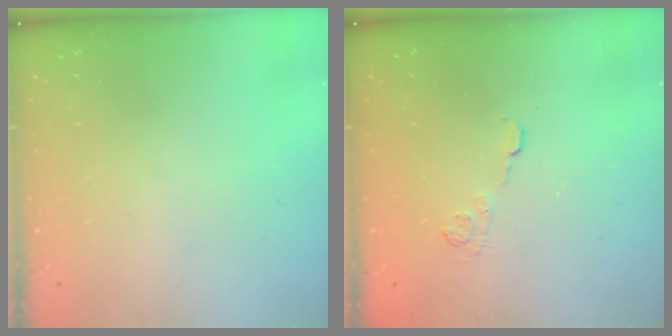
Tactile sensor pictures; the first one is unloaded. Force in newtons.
{"total": 3.5, "press": 3.2, "slide": 1.4}